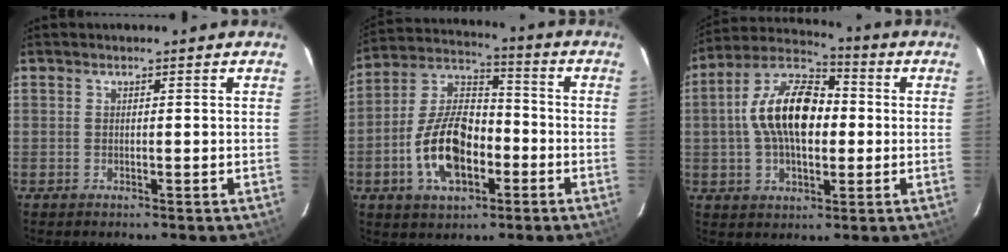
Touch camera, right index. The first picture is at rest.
{"total": 14.7, "force": [-4.8, 8.2, 11.3], "torque": [-0.227, 0.018, -0.078]}
{"total": 15.2, "force": [0.4, 8.1, 12.9], "torque": [-0.240, 0.023, -0.002]}